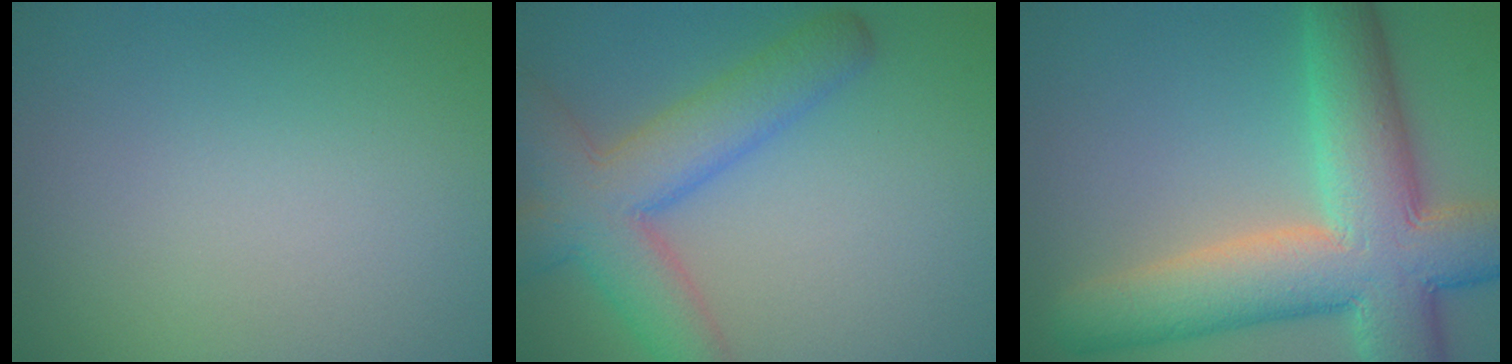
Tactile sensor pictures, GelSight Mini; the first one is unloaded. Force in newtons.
{"total": 7.1, "press": 7.1, "slide": 0.3}
{"total": 11.4, "press": 11.3, "slide": 0.8}